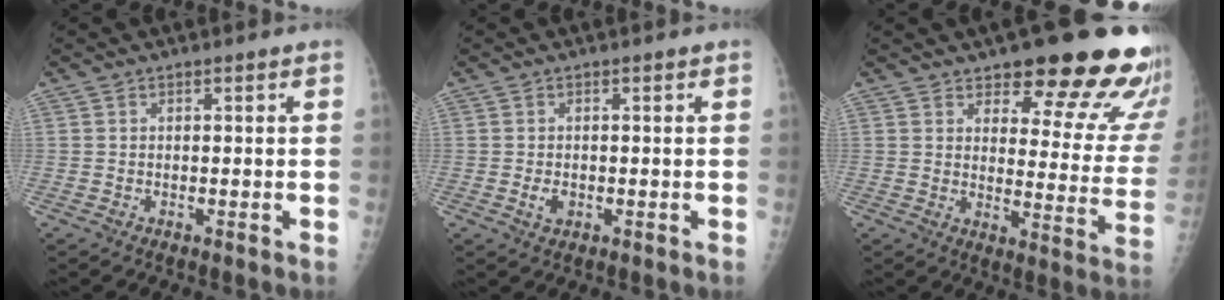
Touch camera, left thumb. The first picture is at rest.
{"total": 2.0, "force": [-0.4, 1.4, 1.4], "torque": [-0.022, -0.001, -0.004]}
{"total": 20.9, "force": [15.9, 6.5, 12.0], "torque": [-0.101, -0.096, 0.188]}